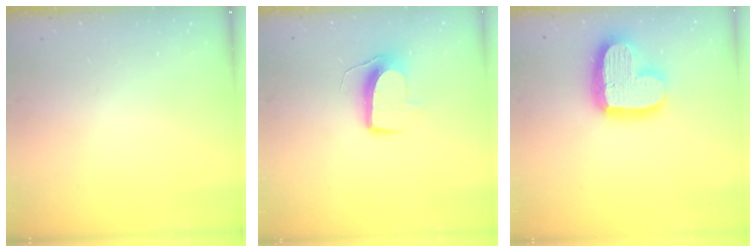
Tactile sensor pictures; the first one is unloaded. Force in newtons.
{"total": 9.7, "press": 9.7, "slide": 0.5}
{"total": 19.2, "press": 19.1, "slide": 1.4}